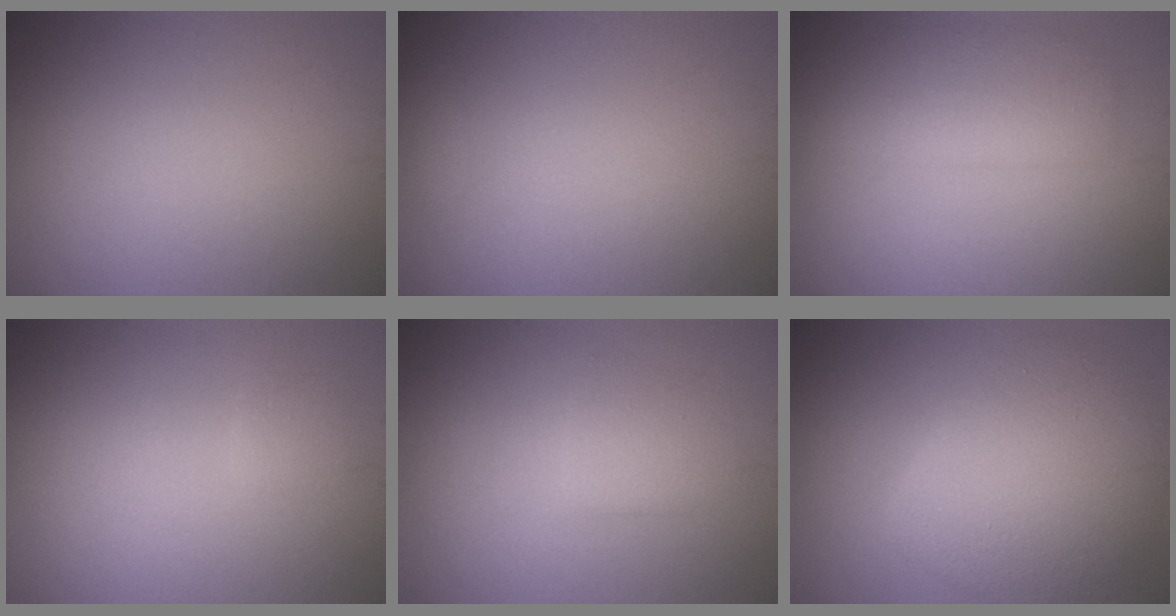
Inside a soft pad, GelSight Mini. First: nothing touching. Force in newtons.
{"total": 0.6, "press": 0.6, "slide": 0.1}
{"total": 3.5, "press": 3.5, "slide": 0.1}
{"total": 0.9, "press": 0.9, "slide": 0.1}
{"total": 2.0, "press": 2.0, "slide": 0.2}
{"total": 6.6, "press": 6.6, "slide": 0.2}